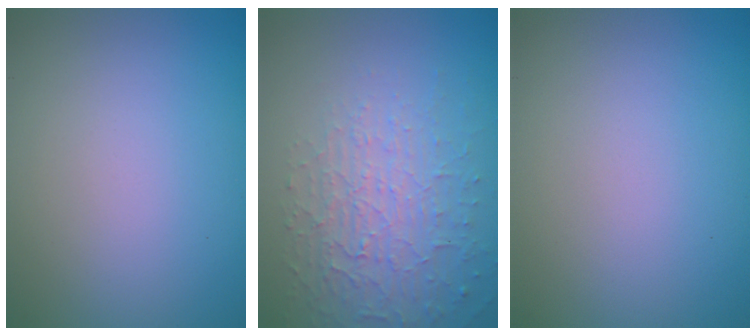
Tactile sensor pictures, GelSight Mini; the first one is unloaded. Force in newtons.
{"total": 5.3, "press": 3.4, "slide": 4.1}
{"total": 0.0}